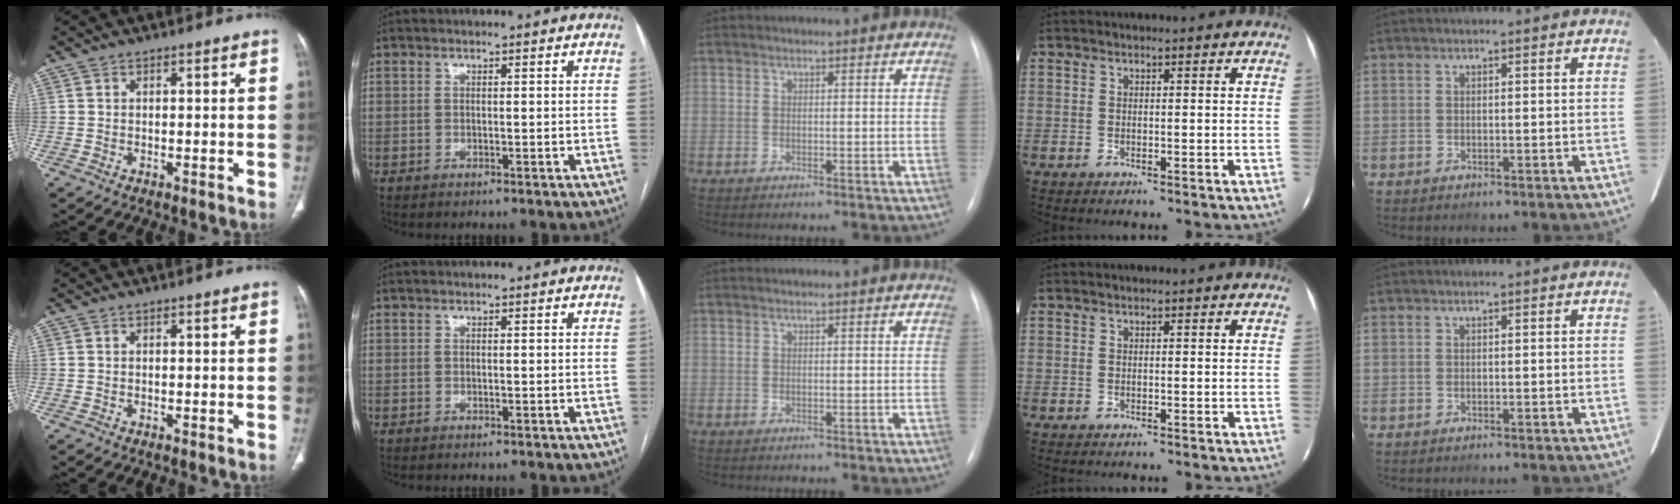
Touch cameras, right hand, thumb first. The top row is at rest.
{}